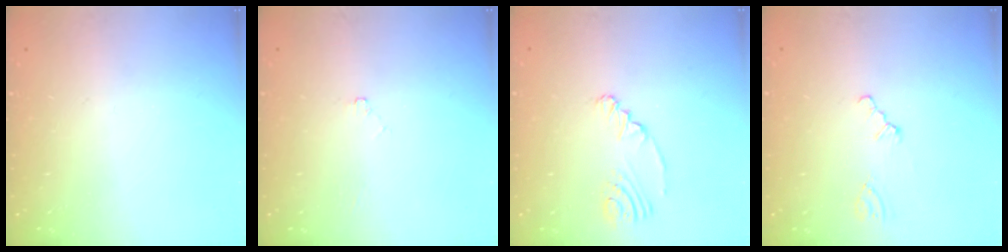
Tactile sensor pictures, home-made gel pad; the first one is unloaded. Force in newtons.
{"total": 1.8, "press": 1.7, "slide": 0.4}
{"total": 3.5, "press": 2.6, "slide": 2.4}
{"total": 0.5, "press": 0.5, "slide": 0.2}